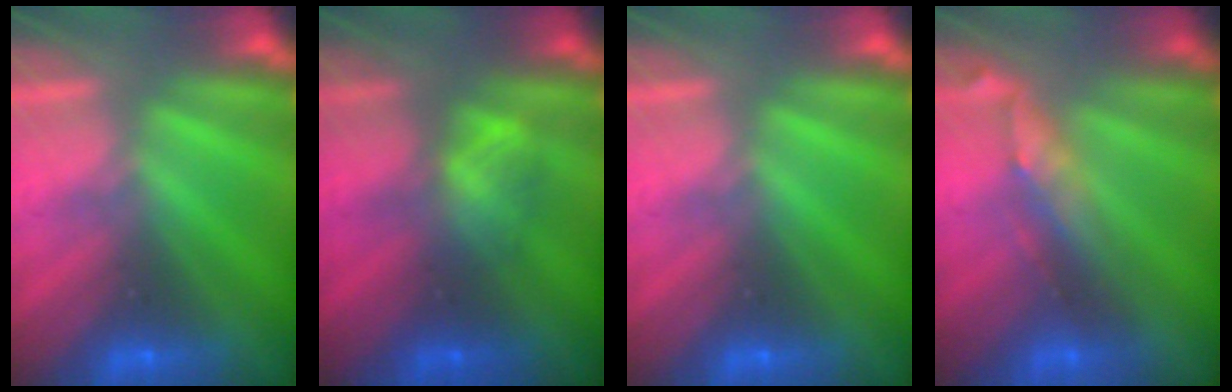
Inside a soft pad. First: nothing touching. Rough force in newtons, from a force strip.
{"total": 2.1}
{"total": 0.0}
{"total": 2.7}